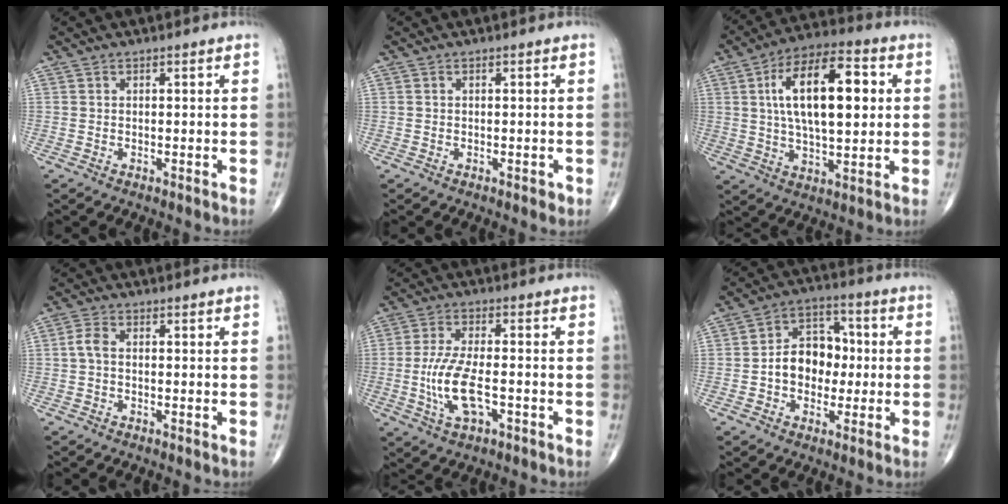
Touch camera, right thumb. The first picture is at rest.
{"total": 0.9, "force": [-0.3, 0.5, 0.7], "torque": [-0.007, 0.000, -0.005]}
{"total": 18.5, "force": [3.6, 8.4, 16.1], "torque": [-0.253, 0.012, 0.057]}
{"total": 2.5, "force": [-0.1, 1.4, 2.0], "torque": [-0.044, 0.005, -0.007]}
{"total": 9.6, "force": [-2.2, 3.9, 8.4], "torque": [-0.180, 0.008, -0.041]}
{"total": 10.6, "force": [-0.7, 8.0, 6.9], "torque": [-0.072, 0.032, -0.021]}